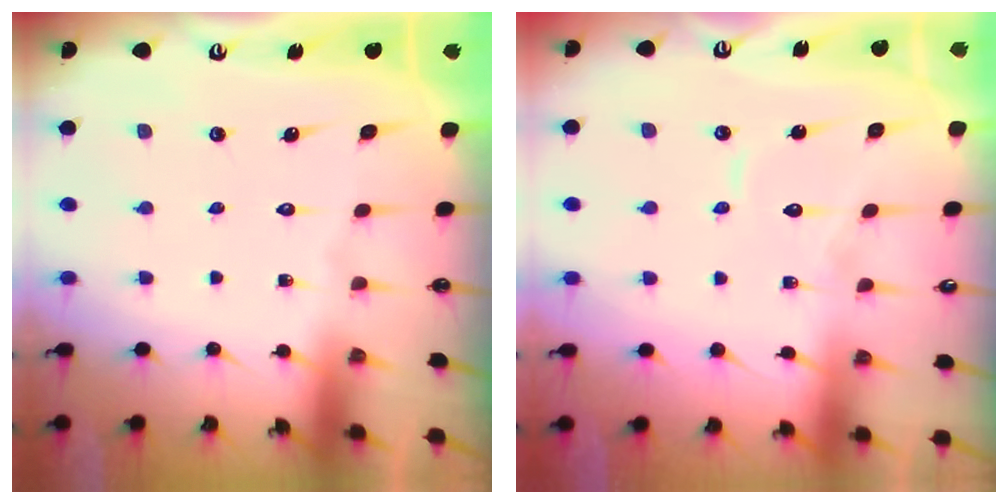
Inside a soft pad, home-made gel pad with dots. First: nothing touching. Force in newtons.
{"total": 6.7, "press": 6.7, "slide": 0.6}